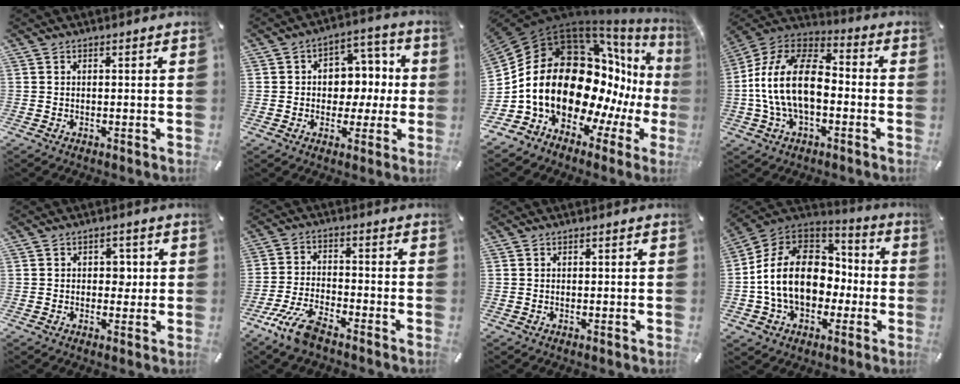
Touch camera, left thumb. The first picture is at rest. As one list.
[{"total": 8.6, "force": [-0.4, 7.8, 3.7], "torque": [-0.035, 0.004, -0.010]}, {"total": 26.2, "force": [1.2, 18.3, 18.7], "torque": [-0.326, -0.072, 0.062]}, {"total": 17.6, "force": [-2.8, 10.7, 13.8], "torque": [-0.293, 0.025, -0.053]}, {"total": 3.4, "force": [0.0, 2.6, 2.2], "torque": [-0.020, -0.001, -0.009]}, {"total": 8.7, "force": [-6.3, 2.7, 5.4], "torque": [-0.124, 0.016, -0.122]}, {"total": 0.0}, {"total": 18.0, "force": [-2.2, 14.1, 10.9], "torque": [-0.220, 0.018, -0.039]}]